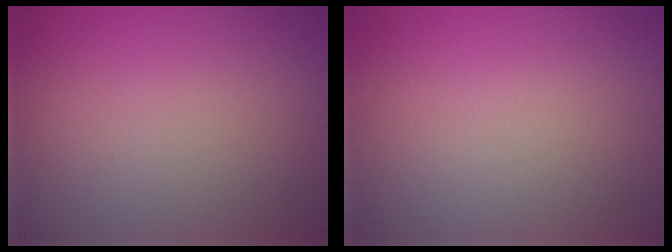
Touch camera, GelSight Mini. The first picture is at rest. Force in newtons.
{"total": 0.0}